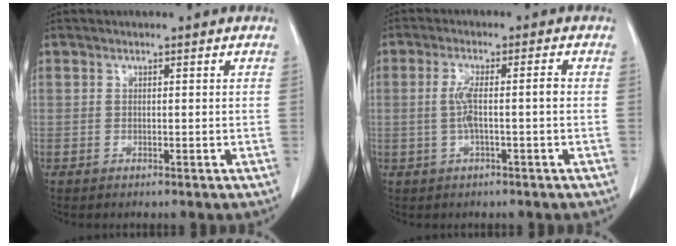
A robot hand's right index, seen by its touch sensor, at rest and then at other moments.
{"total": 4.5, "force": [-0.4, 0.5, 4.5], "torque": [-0.094, 0.011, -0.005]}